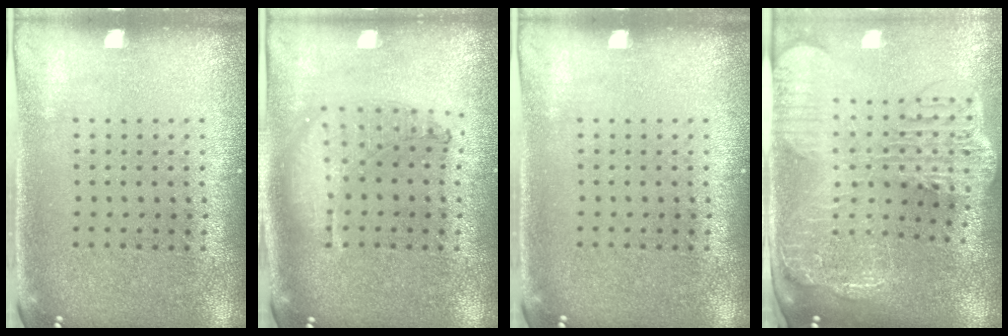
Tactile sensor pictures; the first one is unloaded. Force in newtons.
{"total": 0.9, "press": 0.9, "slide": 0.3}
{"total": 0.0}
{"total": 3.7, "press": 2.9, "slide": 2.2}